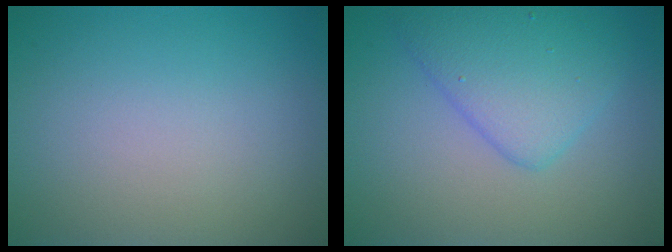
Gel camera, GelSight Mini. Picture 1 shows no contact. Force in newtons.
{"total": 4.6, "press": 4.6, "slide": 0.3}